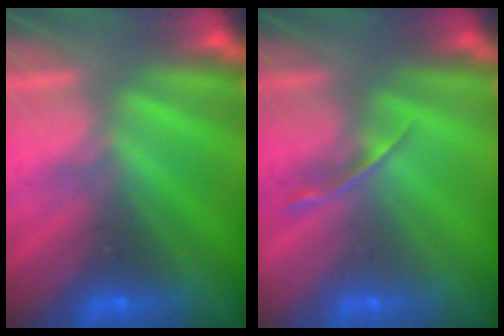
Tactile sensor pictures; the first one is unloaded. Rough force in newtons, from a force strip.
{"total": 1.4}